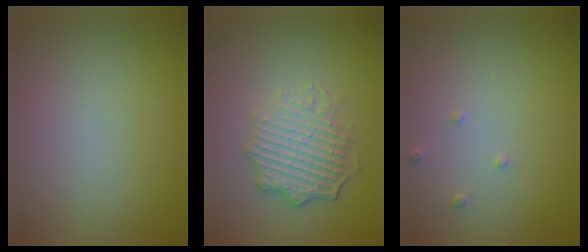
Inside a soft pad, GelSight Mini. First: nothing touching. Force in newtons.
{"total": 5.0, "press": 3.5, "slide": 3.5}
{"total": 0.8, "press": 0.8, "slide": 0.2}